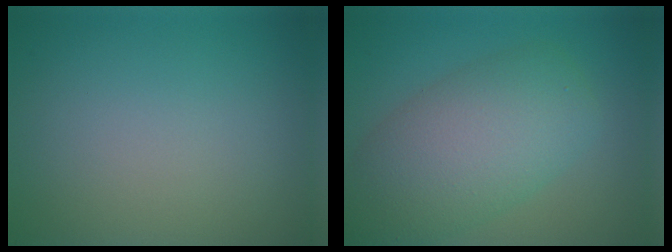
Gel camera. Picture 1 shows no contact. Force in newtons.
{"total": 8.0, "press": 7.9, "slide": 0.4}